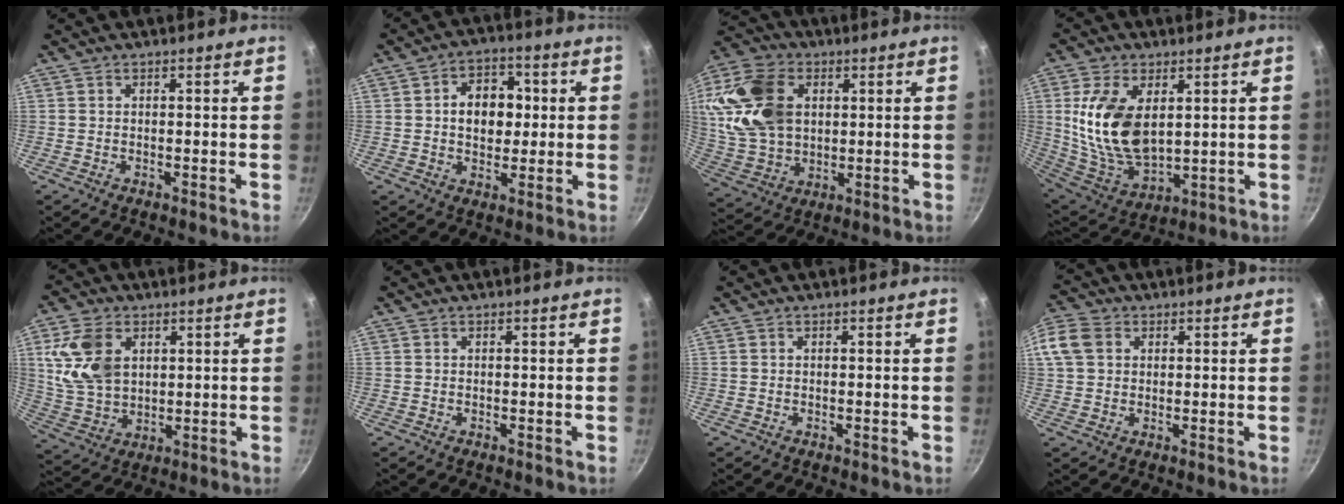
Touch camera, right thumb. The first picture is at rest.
{"total": 9.6, "force": [1.1, 7.1, 6.4], "torque": [-0.056, 0.011, 0.010]}
{"total": 18.1, "force": [4.0, 12.9, 12.1], "torque": [-0.219, -0.002, 0.082]}
{"total": 16.8, "force": [3.4, 9.8, 13.2], "torque": [-0.244, -0.030, 0.081]}
{"total": 12.4, "force": [3.6, 8.5, 8.2], "torque": [-0.144, -0.015, 0.080]}
{"total": 0.0}
{"total": 0.0}
{"total": 9.2, "force": [2.5, 7.2, 5.1], "torque": [-0.107, 0.013, 0.036]}